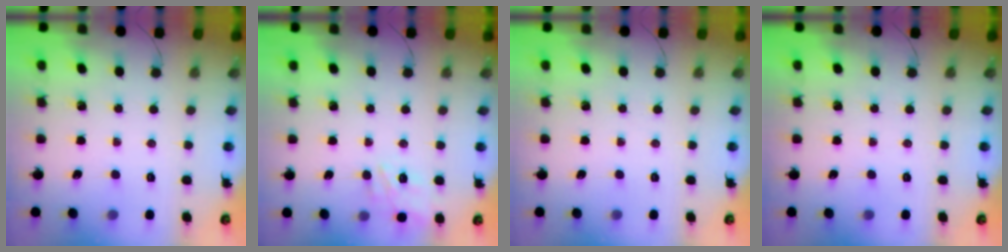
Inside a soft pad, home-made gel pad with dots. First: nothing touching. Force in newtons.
{"total": 13.6, "press": 13.5, "slide": 1.1}
{"total": 0.0}
{"total": 0.0}